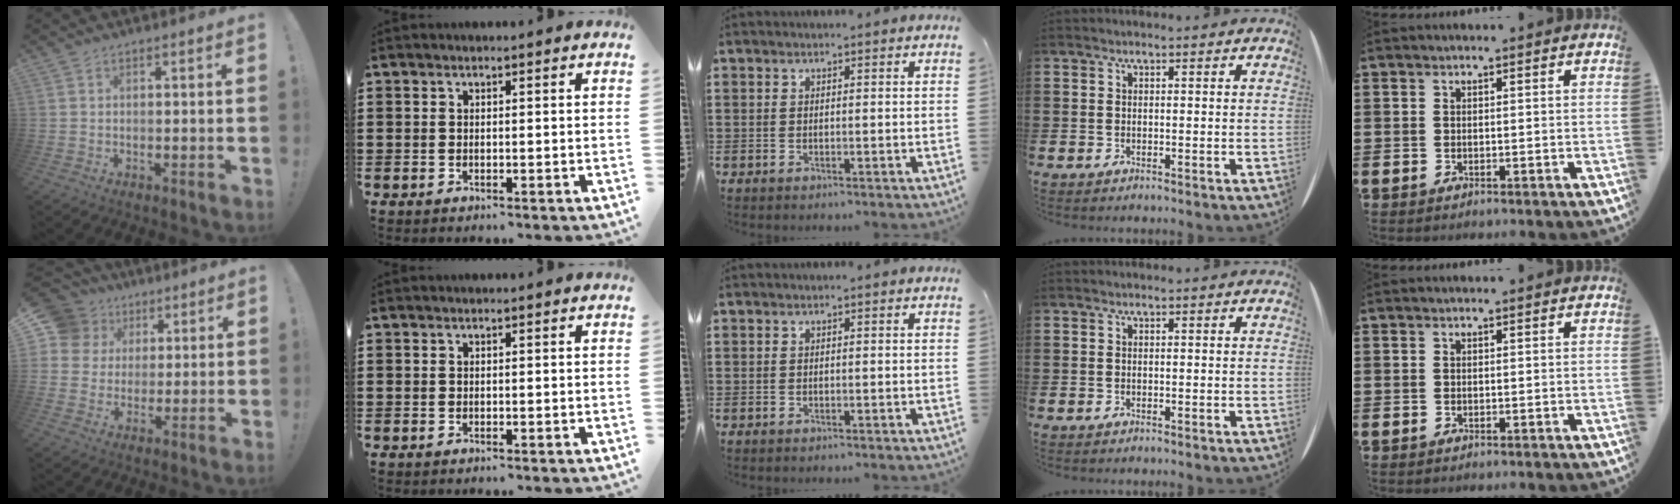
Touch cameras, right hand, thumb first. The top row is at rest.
{"thumb": {"total": 11.1, "force": [3.9, 9.9, 3.2], "torque": [-0.037, -0.017, 0.082]}}